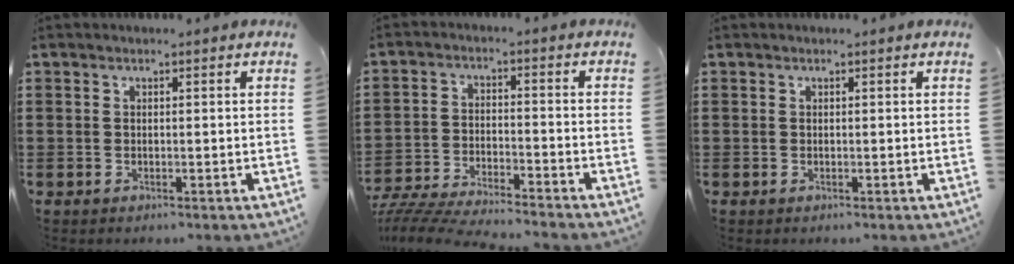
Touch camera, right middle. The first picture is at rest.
{"total": 5.7, "force": [-5.5, 0.2, 1.2], "torque": [-0.038, -0.005, -0.114]}
{"total": 0.0}